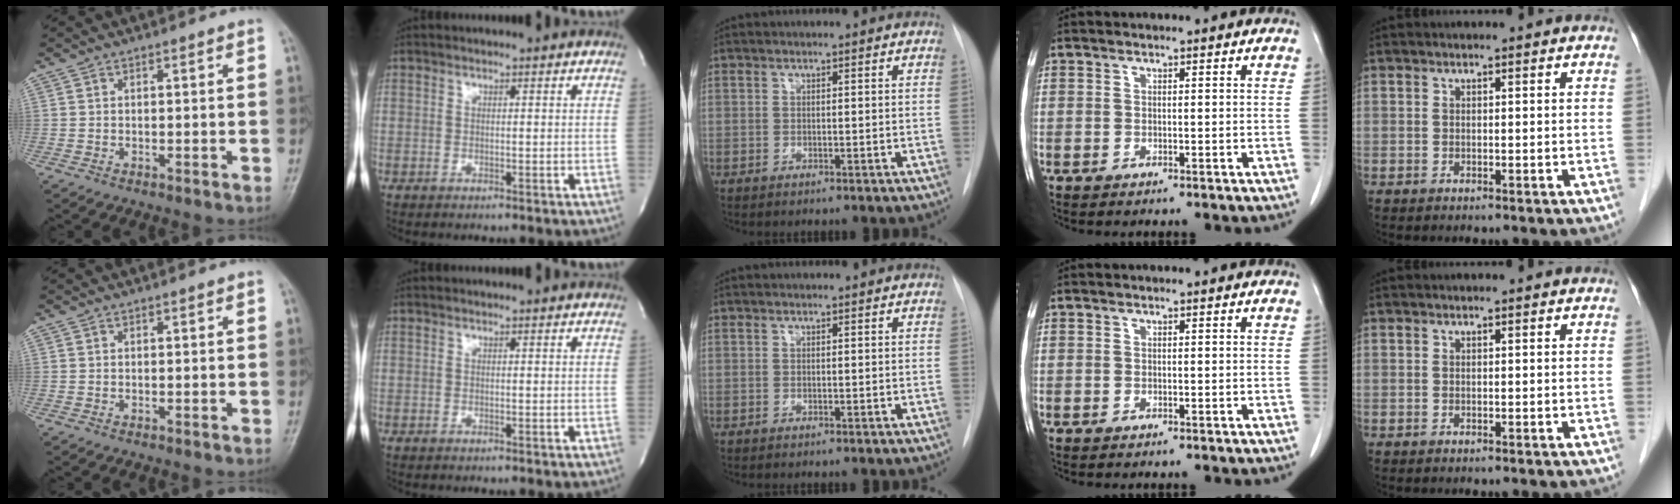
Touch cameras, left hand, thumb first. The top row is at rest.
{}